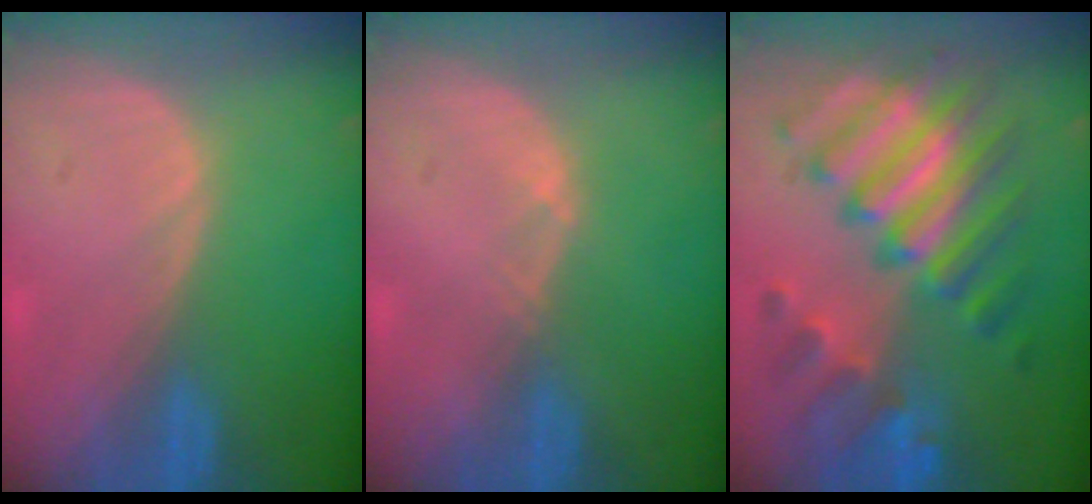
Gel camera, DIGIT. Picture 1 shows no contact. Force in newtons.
{"total": 0.6, "press": 0.5, "slide": 0.3}
{"total": 11.8, "press": 11.7, "slide": 1.2}